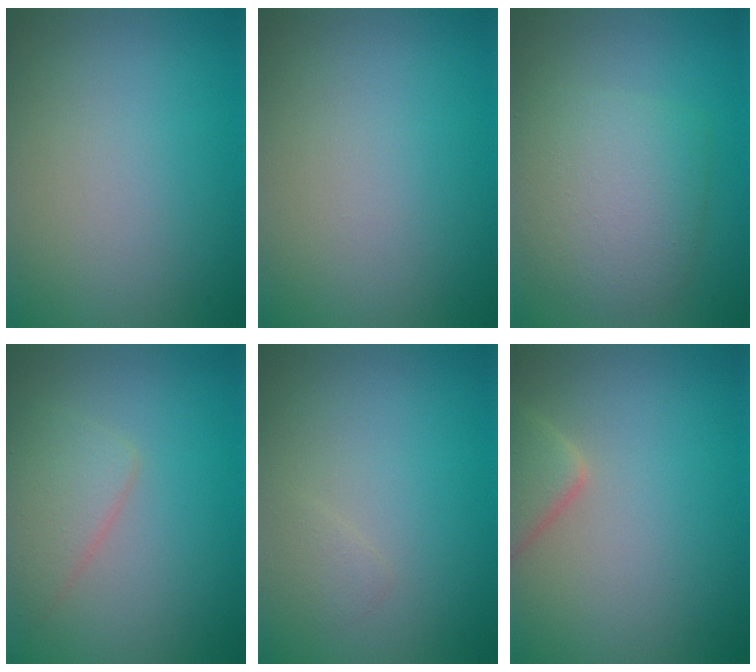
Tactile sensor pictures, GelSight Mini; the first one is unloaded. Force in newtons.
{"total": 0.0}
{"total": 5.2, "press": 5.2, "slide": 0.3}
{"total": 2.8, "press": 2.8, "slide": 0.2}
{"total": 0.8, "press": 0.8, "slide": 0.0}
{"total": 3.0, "press": 2.9, "slide": 0.3}